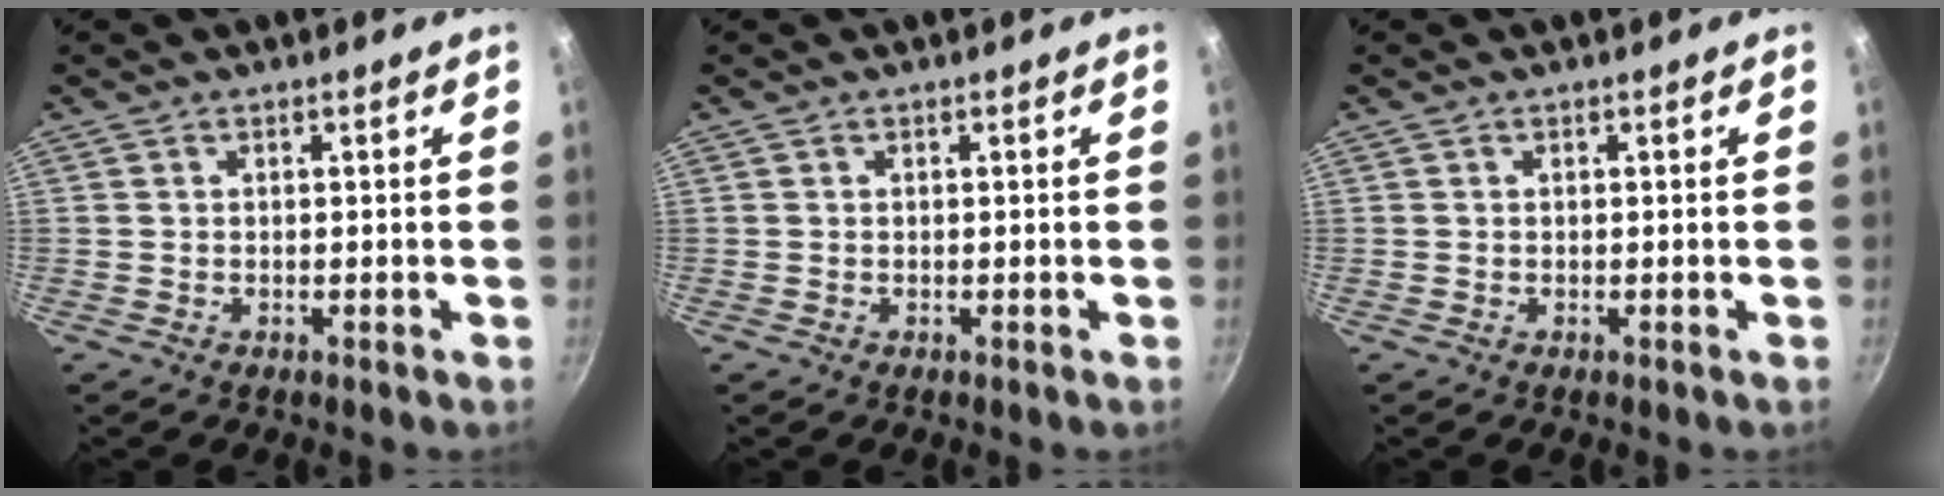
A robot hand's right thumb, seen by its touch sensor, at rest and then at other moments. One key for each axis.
{"total": 0.0}
{"total": 0.0}